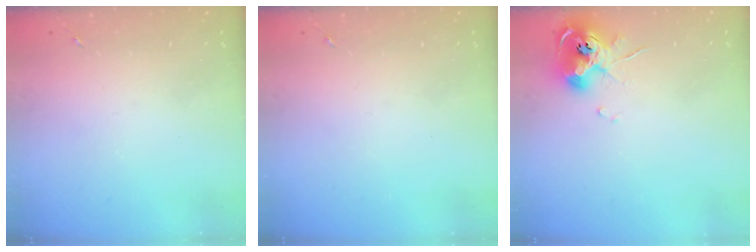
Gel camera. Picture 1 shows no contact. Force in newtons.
{"total": 0.0}
{"total": 10.7, "press": 10.7, "slide": 1.2}